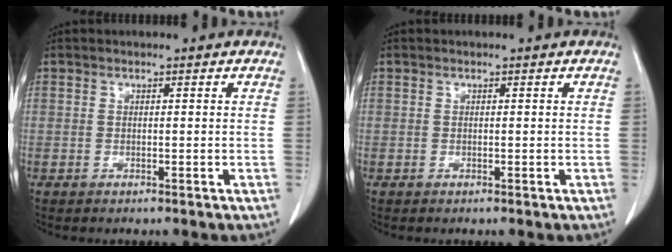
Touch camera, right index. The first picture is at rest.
{"total": 0.0}